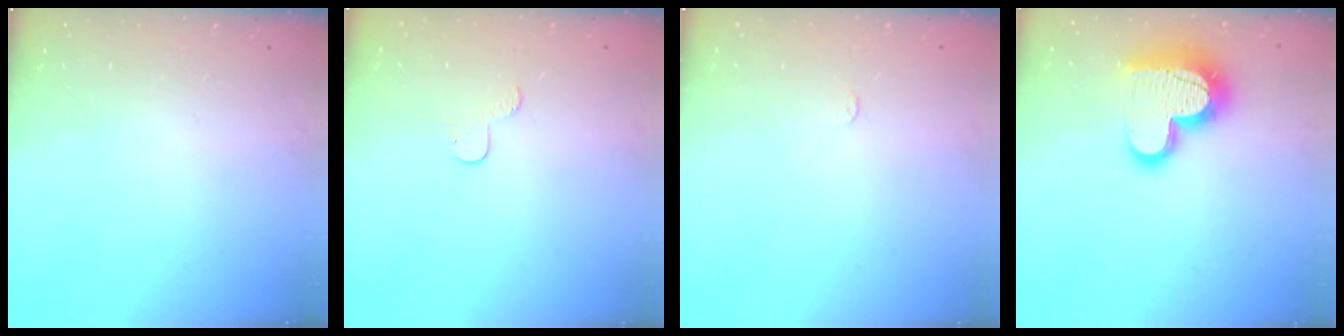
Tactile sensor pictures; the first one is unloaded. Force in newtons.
{"total": 4.9, "press": 4.9, "slide": 0.5}
{"total": 1.7, "press": 1.7, "slide": 0.2}
{"total": 17.9, "press": 17.8, "slide": 1.3}